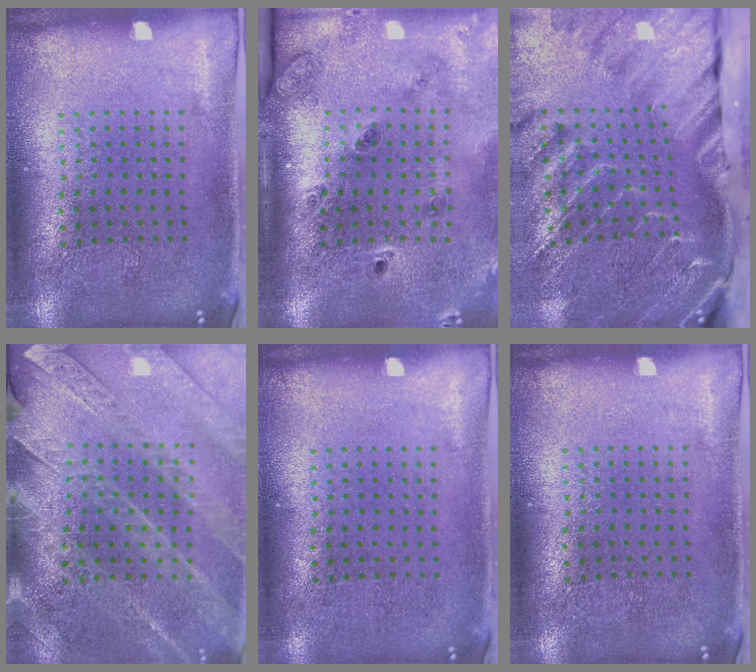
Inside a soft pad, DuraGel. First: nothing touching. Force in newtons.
{"total": 1.8, "press": 1.6, "slide": 0.8}
{"total": 3.7, "press": 3.1, "slide": 1.9}
{"total": 2.9, "press": 2.8, "slide": 0.4}
{"total": 0.0}
{"total": 0.0}